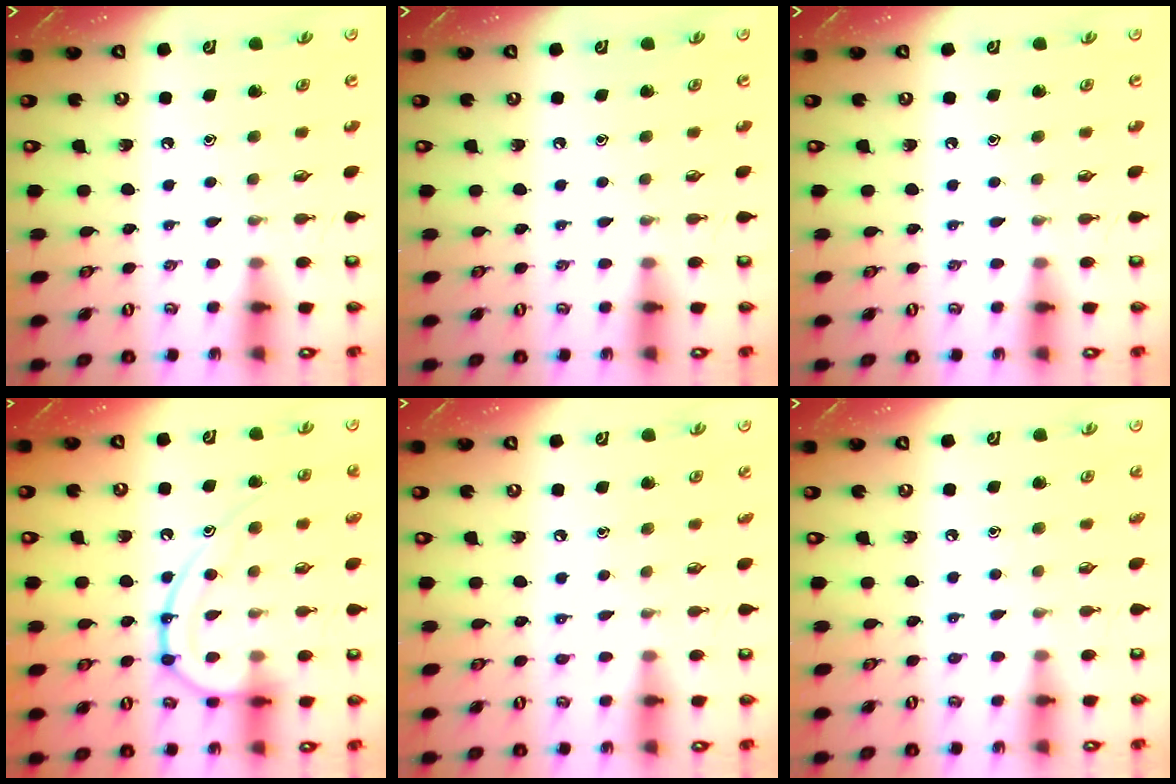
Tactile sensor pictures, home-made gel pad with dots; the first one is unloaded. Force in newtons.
{"total": 0.0}
{"total": 0.0}
{"total": 14.0, "press": 13.9, "slide": 1.5}
{"total": 4.6, "press": 4.6, "slide": 0.5}
{"total": 3.9, "press": 3.9, "slide": 0.4}